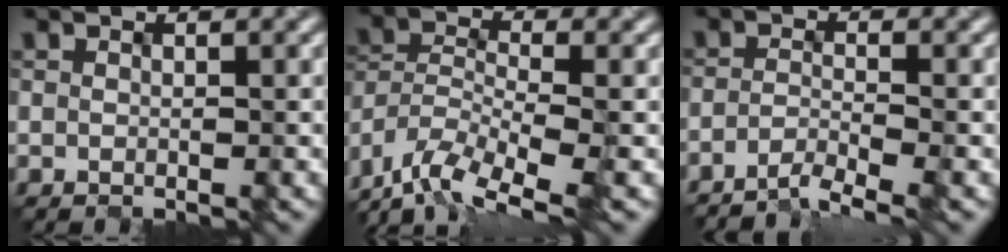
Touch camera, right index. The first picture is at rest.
{"total": 9.0, "force": [-7.1, 2.8, 4.9], "torque": [-0.086, -0.017, -0.124]}
{"total": 2.8, "force": [-2.4, 0.1, 1.4], "torque": [-0.021, 0.000, -0.053]}